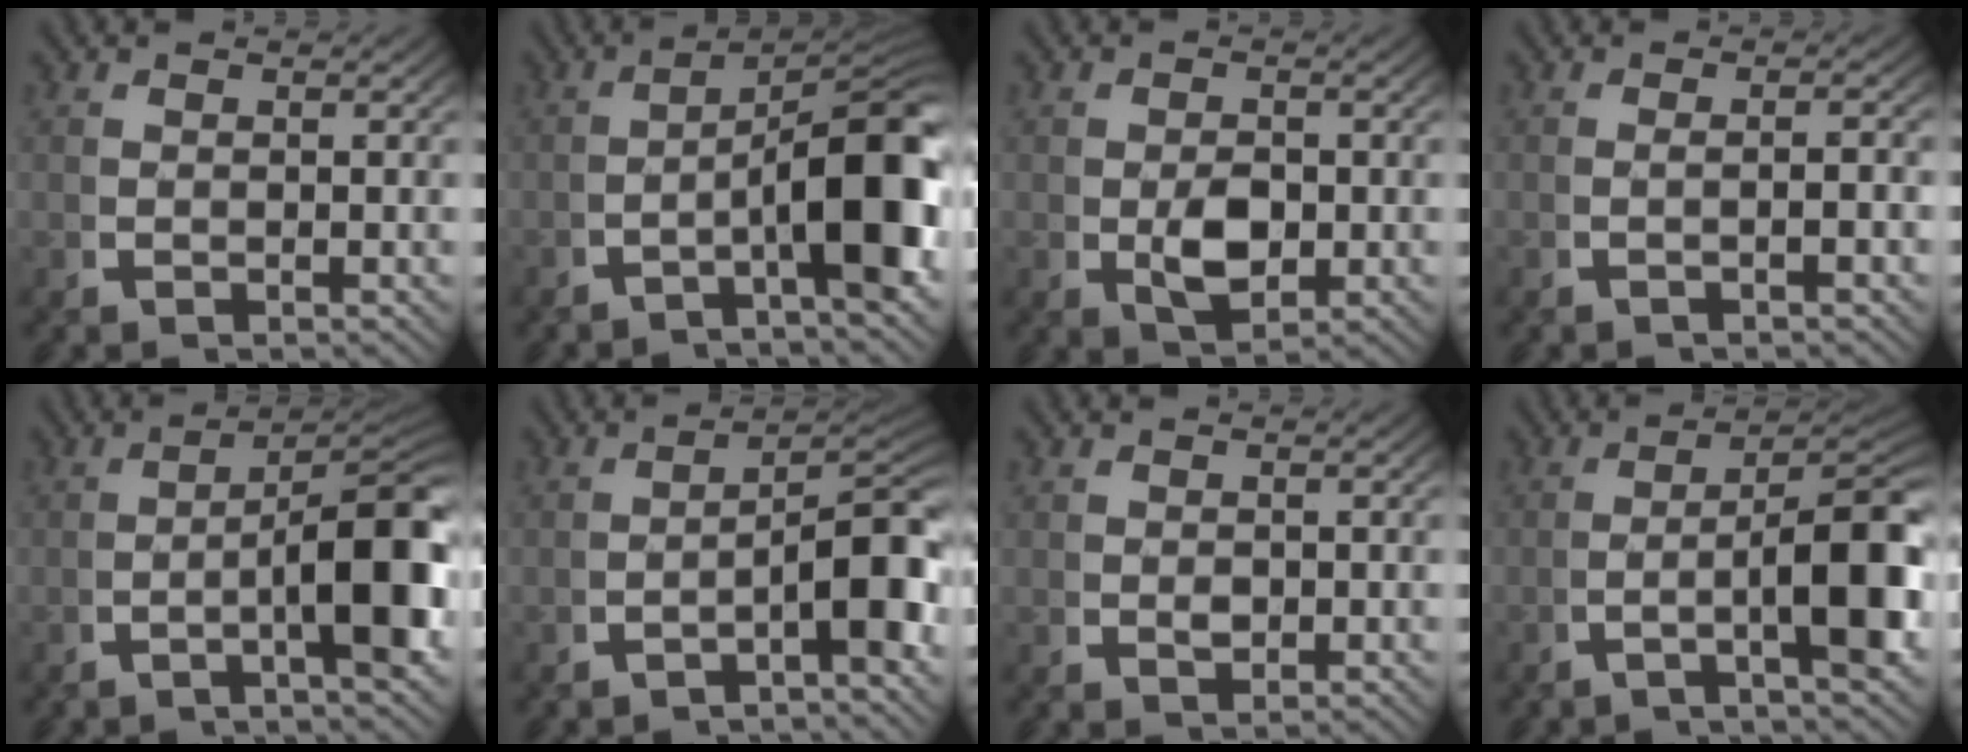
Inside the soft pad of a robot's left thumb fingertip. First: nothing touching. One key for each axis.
{"total": 12.2, "fx": -1.5, "fy": 5.2, "fz": 10.9, "tx": -0.153, "ty": -0.027, "tz": -0.022}
{"total": 4.0, "fx": -0.4, "fy": 2.5, "fz": 3.1, "tx": -0.063, "ty": -0.018, "tz": 0.003}
{"total": 1.7, "fx": -0.5, "fy": 0.0, "fz": 1.6, "tx": -0.032, "ty": 0.007, "tz": -0.012}
{"total": 10.2, "fx": -1.5, "fy": 3.3, "fz": 9.5, "tx": -0.141, "ty": -0.015, "tz": -0.022}
{"total": 8.1, "fx": -2.1, "fy": 2.9, "fz": 7.3, "tx": -0.114, "ty": -0.016, "tz": -0.030}
{"total": 1.3, "fx": 0.2, "fy": 0.9, "fz": 0.9, "tx": -0.021, "ty": -0.011, "tz": 0.012}
{"total": 10.0, "fx": -1.6, "fy": 3.3, "fz": 9.3, "tx": -0.148, "ty": -0.011, "tz": -0.024}